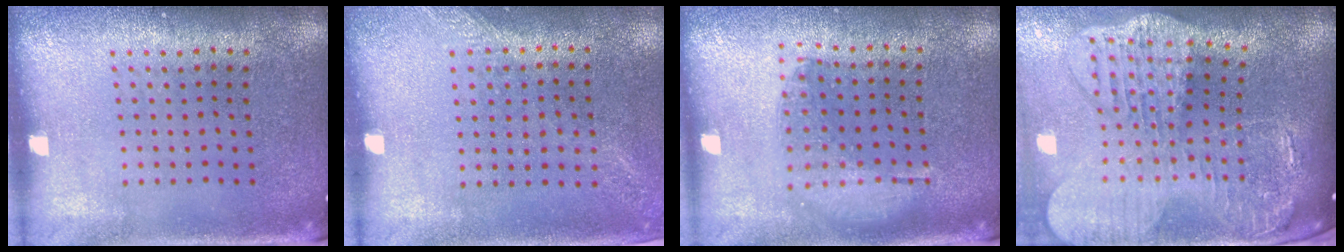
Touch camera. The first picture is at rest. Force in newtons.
{"total": 1.3, "press": 1.2, "slide": 0.5}
{"total": 1.0, "press": 0.9, "slide": 0.4}
{"total": 4.4, "press": 3.3, "slide": 2.9}